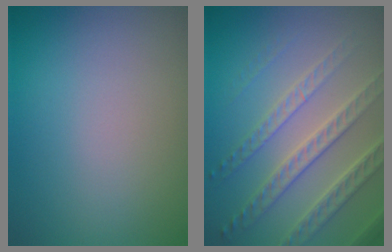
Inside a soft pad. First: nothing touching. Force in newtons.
{"total": 5.5, "press": 4.2, "slide": 3.5}